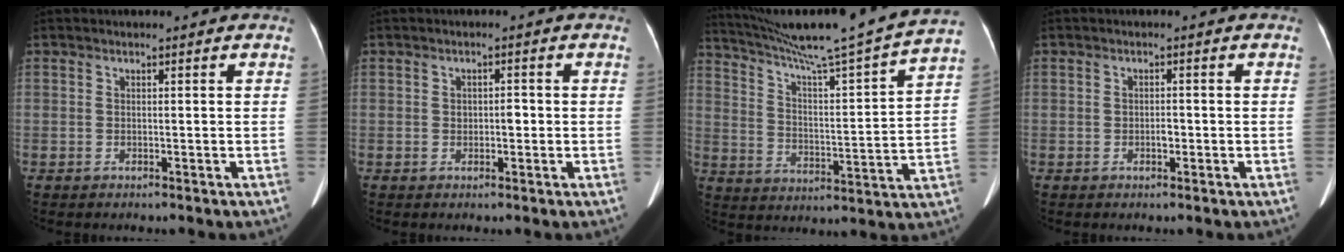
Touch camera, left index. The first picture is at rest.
{"total": 1.7, "force": [-0.2, 1.0, 1.3], "torque": [-0.019, 0.006, -0.002]}
{"total": 22.5, "force": [19.8, -2.0, 10.5], "torque": [-0.178, -0.041, 0.283]}
{"total": 1.2, "force": [-0.5, 0.6, 0.9], "torque": [-0.016, 0.001, -0.008]}